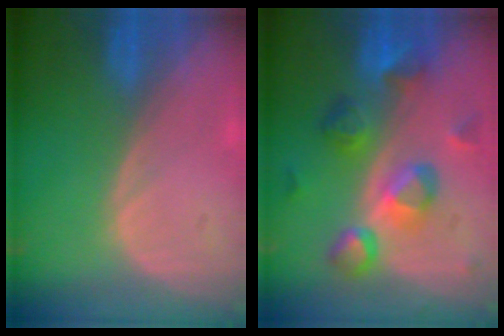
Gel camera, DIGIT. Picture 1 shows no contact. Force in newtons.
{"total": 9.2, "press": 8.4, "slide": 3.8}